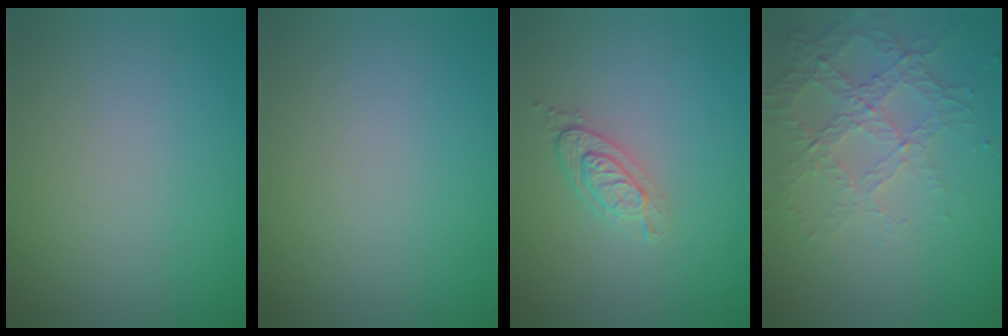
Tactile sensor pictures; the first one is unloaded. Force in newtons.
{"total": 0.0}
{"total": 2.1, "press": 1.9, "slide": 0.8}
{"total": 4.3, "press": 3.0, "slide": 3.0}